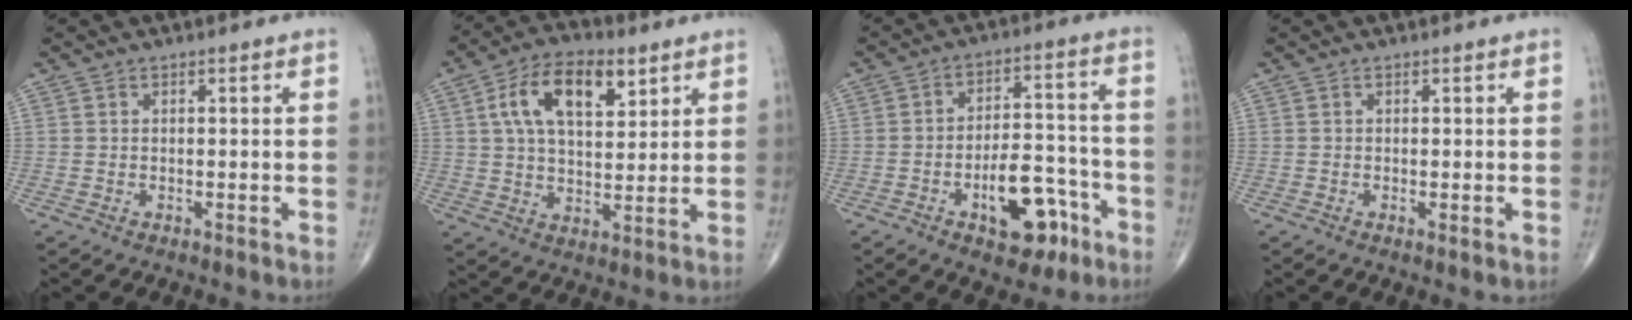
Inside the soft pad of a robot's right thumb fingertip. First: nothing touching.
{"total": 13.8, "force": [5.5, 7.2, 10.4], "torque": [-0.163, -0.006, 0.095]}
{"total": 12.4, "force": [-5.9, 6.3, 8.9], "torque": [-0.105, 0.048, -0.083]}
{"total": 0.7, "force": [-0.1, 0.1, 0.7], "torque": [-0.012, -0.004, -0.004]}